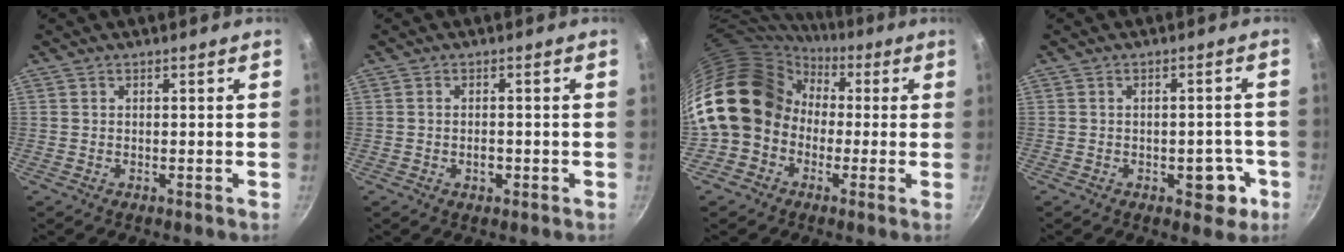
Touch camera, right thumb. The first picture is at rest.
{"total": 2.0, "force": [-0.7, 1.3, 1.4], "torque": [-0.020, 0.004, -0.009]}
{"total": 17.1, "force": [-0.7, 14.5, 9.1], "torque": [-0.136, 0.053, -0.026]}
{"total": 5.7, "force": [-2.2, 3.4, 4.0], "torque": [-0.025, 0.014, -0.023]}